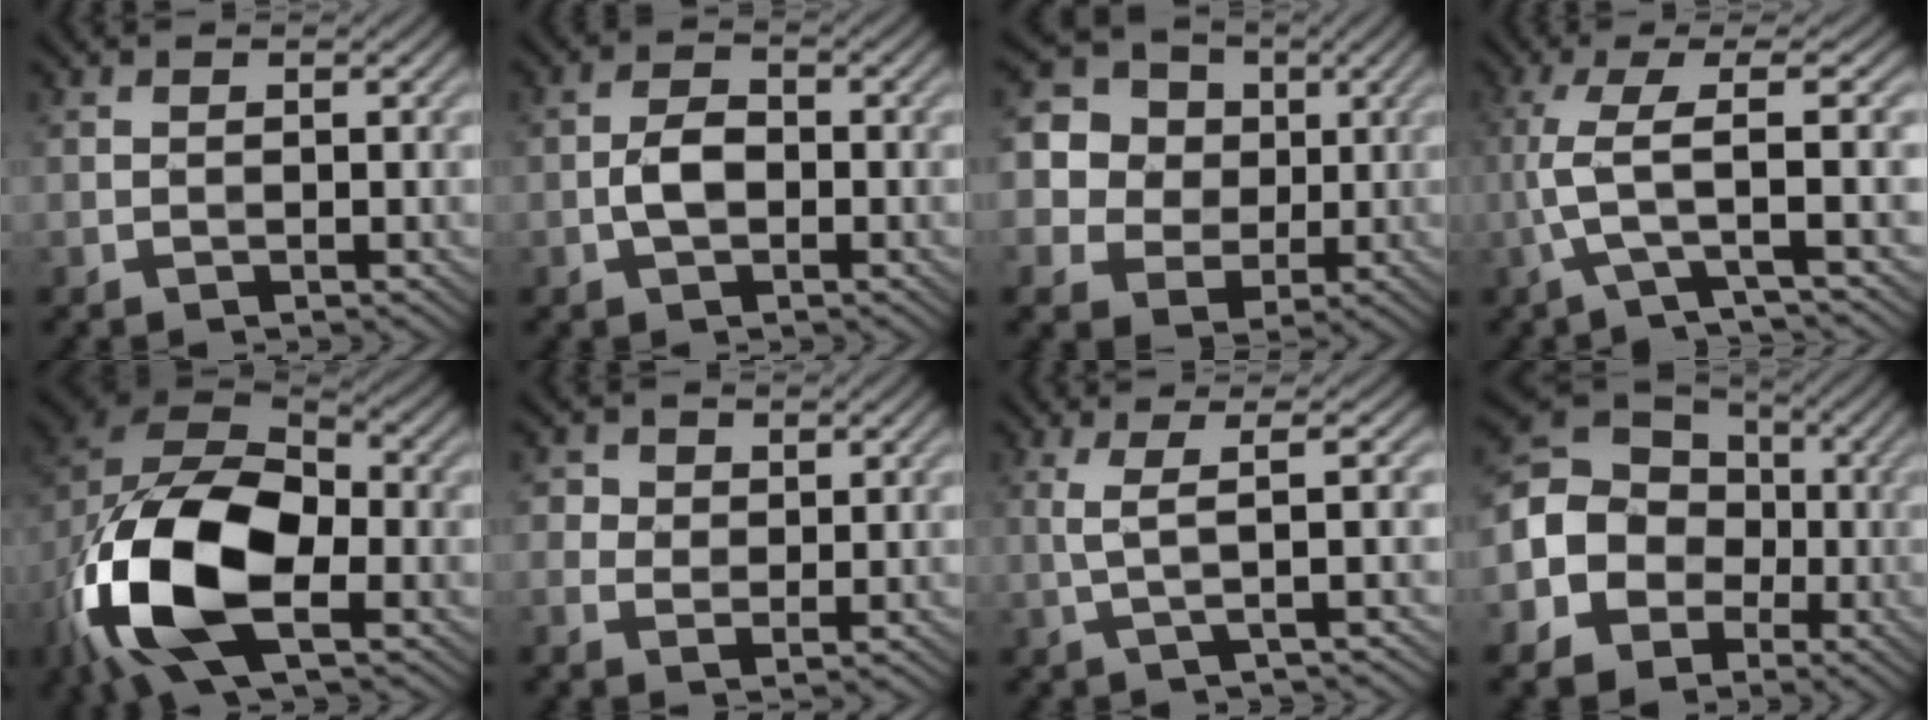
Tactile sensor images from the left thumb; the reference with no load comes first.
{"total": 3.3, "force": [-0.8, 2.0, 2.5], "torque": [-0.055, 0.005, -0.016]}
{"total": 13.2, "force": [3.3, 11.9, 4.6], "torque": [-0.185, 0.033, 0.066]}
{"total": 5.0, "force": [-0.6, 0.3, 5.0], "torque": [-0.105, 0.018, -0.026]}
{"total": 17.6, "force": [-5.6, 9.9, 13.5], "torque": [-0.315, -0.029, -0.105]}
{"total": 2.9, "force": [1.2, 2.4, 1.0], "torque": [-0.033, 0.000, 0.022]}
{"total": 3.2, "force": [0.5, 0.0, 3.2], "torque": [-0.065, 0.010, 0.007]}
{"total": 10.1, "force": [-2.2, 8.6, 4.7], "torque": [-0.111, -0.014, -0.057]}